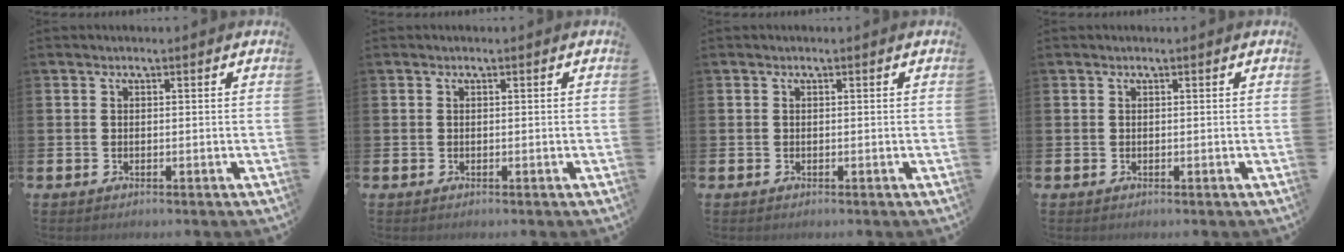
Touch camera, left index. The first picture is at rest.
{"total": 0.0}
{"total": 0.0}
{"total": 0.0}